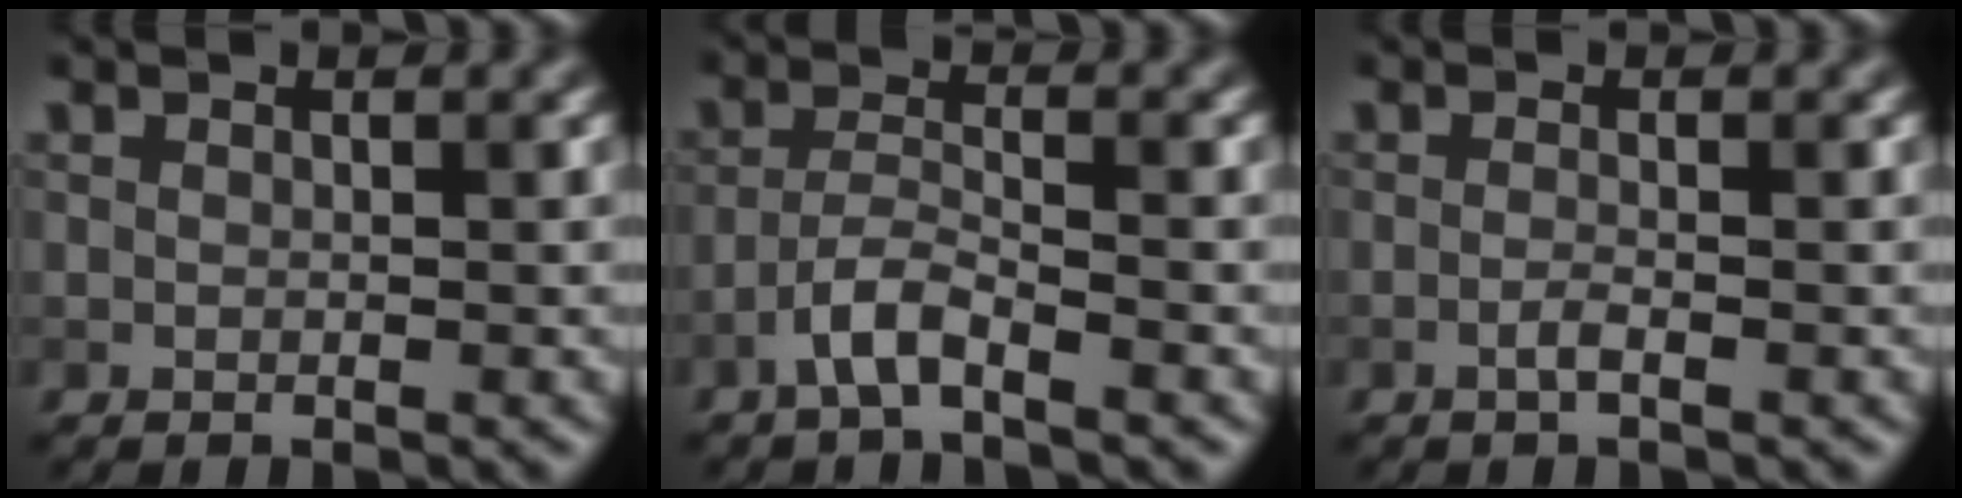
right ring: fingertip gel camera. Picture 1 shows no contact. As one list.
[{"total": 2.7, "force": [-1.9, 0.5, 1.9], "torque": [-0.040, 0.009, -0.044]}, {"total": 1.0, "force": [-0.5, 0.2, 0.9], "torque": [-0.014, 0.002, -0.012]}]